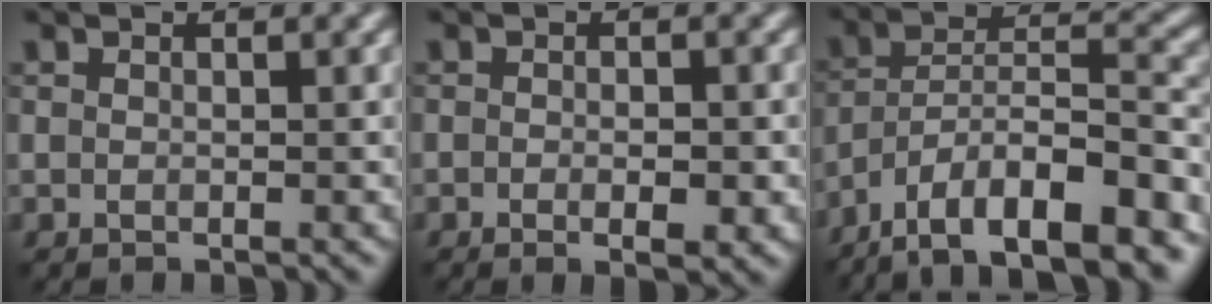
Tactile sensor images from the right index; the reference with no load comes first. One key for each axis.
{"total": 1.9, "fx": -0.8, "fy": 0.6, "fz": 1.7, "tx": -0.027, "ty": -0.003, "tz": -0.009}
{"total": 13.2, "fx": -9.6, "fy": 3.7, "fz": 8.2, "tx": -0.143, "ty": 0.016, "tz": -0.156}